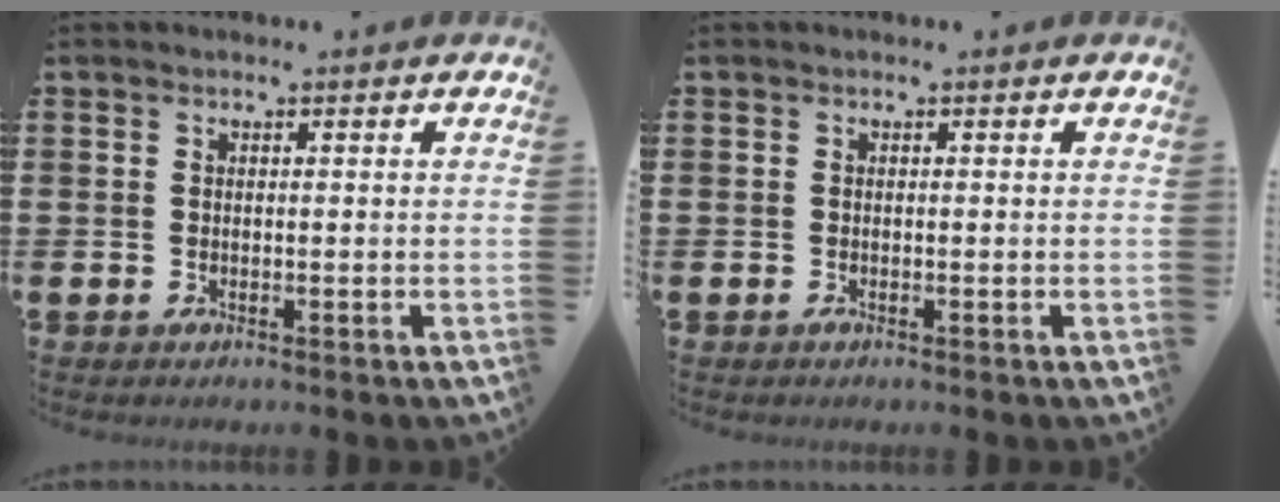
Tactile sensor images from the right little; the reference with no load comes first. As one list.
[{"total": 0.0}]